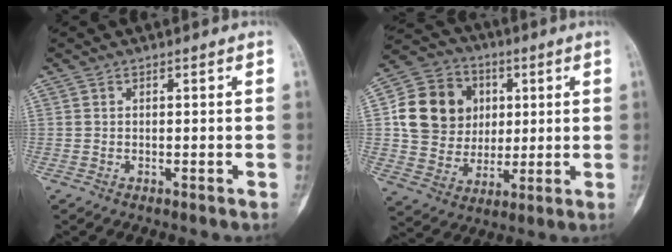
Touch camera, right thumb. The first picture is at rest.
{"total": 16.2, "force": [3.1, 14.2, 7.1], "torque": [-0.100, 0.008, 0.060]}